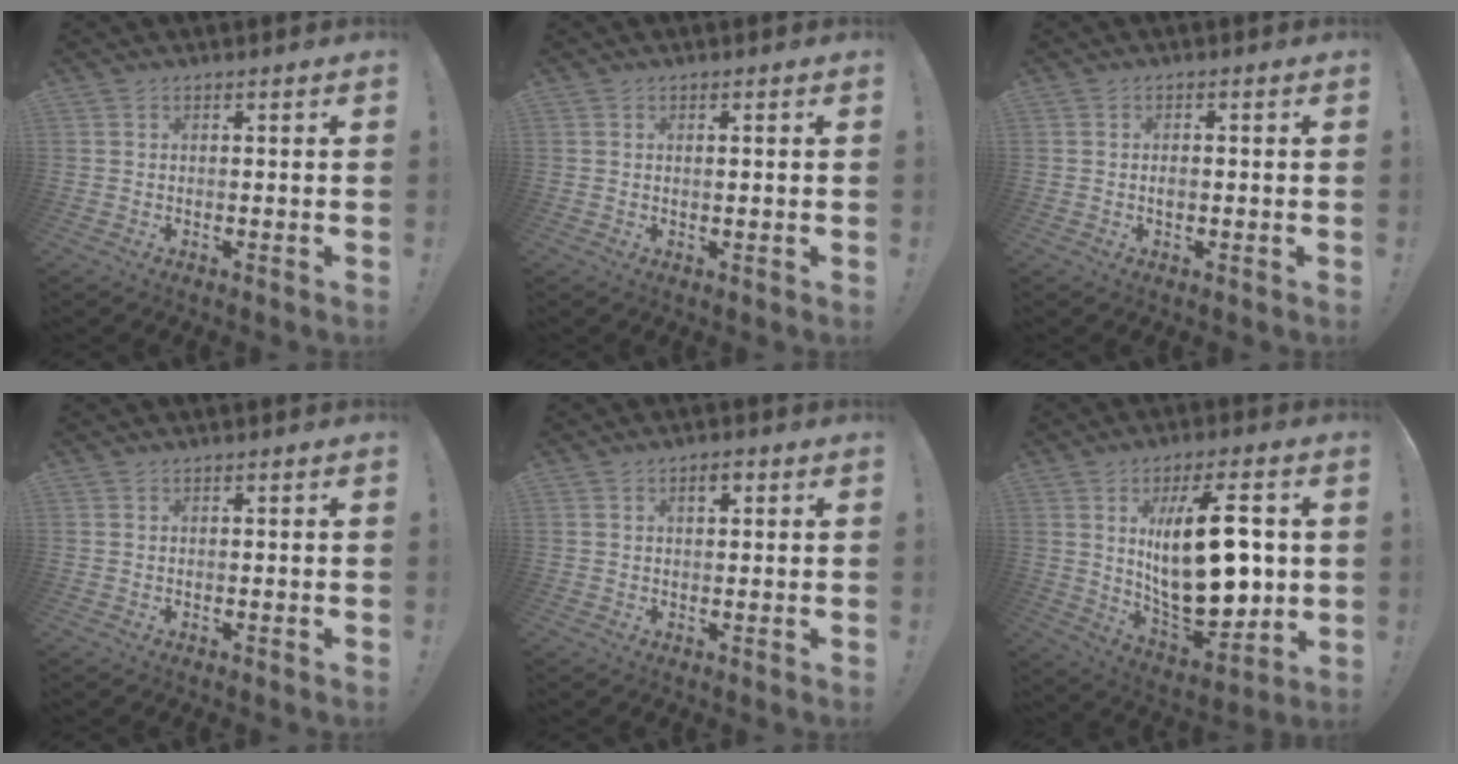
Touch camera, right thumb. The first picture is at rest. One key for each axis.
{"total": 0.8, "fx": 0.3, "fy": -0.1, "fz": 0.7, "tx": -0.001, "ty": -0.005, "tz": 0.001}
{"total": 1.4, "fx": -0.7, "fy": 0.8, "fz": 0.9, "tx": -0.016, "ty": 0.003, "tz": -0.014}
{"total": 0.0}
{"total": 2.7, "fx": 1.2, "fy": 1.2, "fz": 2.2, "tx": -0.024, "ty": -0.003, "tz": 0.015}
{"total": 24.0, "fx": 3.5, "fy": 10.0, "fz": 21.6, "tx": -0.359, "ty": -0.024, "tz": 0.056}